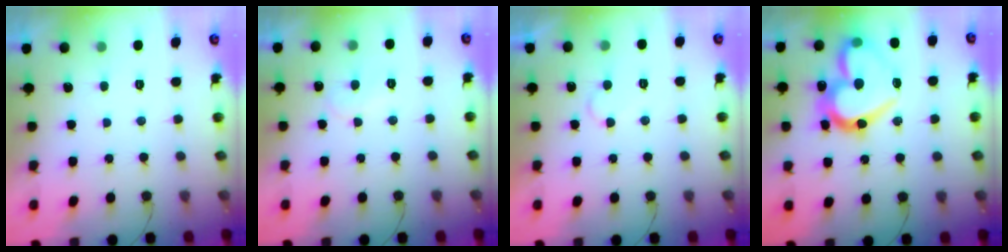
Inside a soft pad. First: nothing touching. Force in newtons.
{"total": 6.5, "press": 6.5, "slide": 0.5}
{"total": 6.0, "press": 6.0, "slide": 0.5}
{"total": 22.6, "press": 22.5, "slide": 2.7}